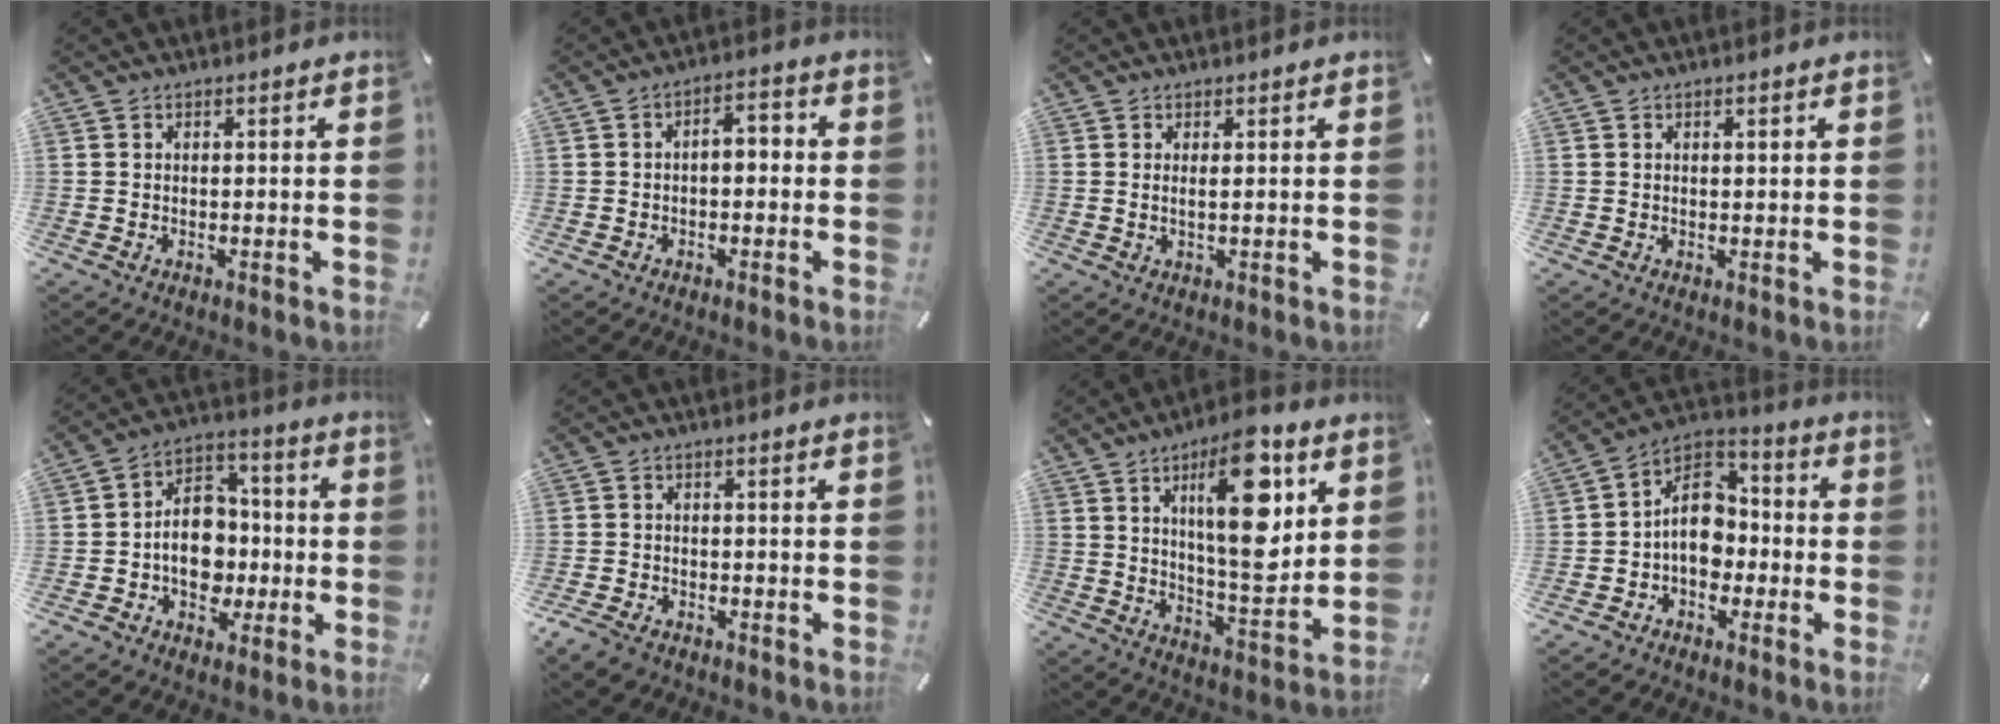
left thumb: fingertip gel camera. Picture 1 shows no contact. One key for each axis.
{"total": 3.9, "fx": -1.9, "fy": 2.1, "fz": 2.6, "tx": -0.046, "ty": 0.022, "tz": -0.039}
{"total": 1.6, "fx": 0.3, "fy": 0.1, "fz": 1.6, "tx": -0.032, "ty": -0.003, "tz": 0.006}
{"total": 0.9, "fx": 0.3, "fy": 0.4, "fz": 0.8, "tx": -0.007, "ty": 0.000, "tz": 0.003}
{"total": 12.5, "fx": -2.8, "fy": 10.1, "fz": 6.8, "tx": -0.105, "ty": 0.023, "tz": -0.045}
{"total": 3.1, "fx": -2.4, "fy": 1.7, "fz": 0.9, "tx": -0.034, "ty": 0.009, "tz": -0.052}
{"total": 19.2, "fx": 7.1, "fy": 7.3, "fz": 16.3, "tx": -0.266, "ty": -0.029, "tz": 0.104}
{"total": 11.7, "fx": -2.1, "fy": 9.1, "fz": 7.0, "tx": -0.133, "ty": 0.016, "tz": -0.038}